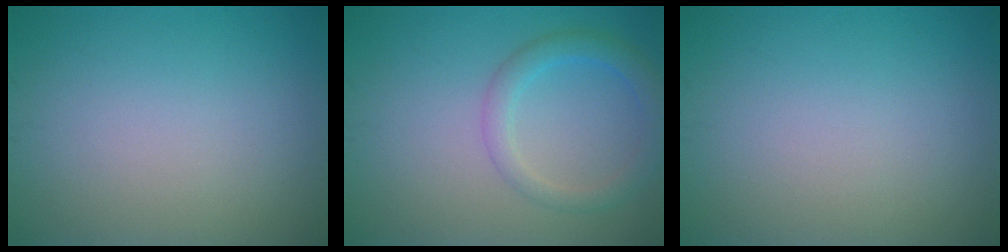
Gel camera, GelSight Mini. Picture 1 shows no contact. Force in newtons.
{"total": 2.8, "press": 2.8, "slide": 0.2}
{"total": 0.0}